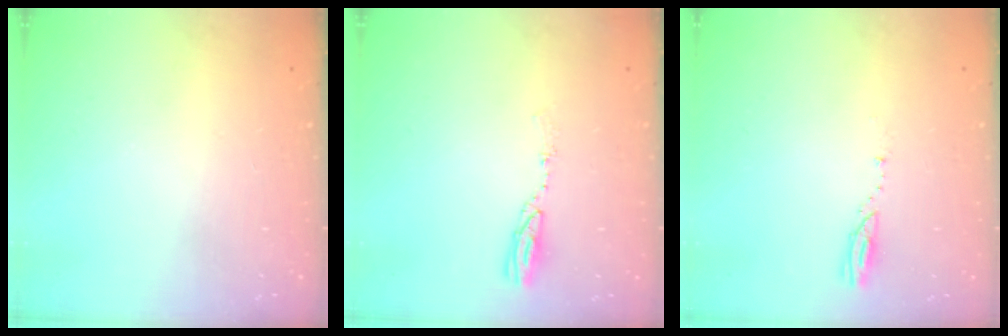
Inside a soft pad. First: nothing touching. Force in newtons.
{"total": 4.6, "press": 4.6, "slide": 0.4}
{"total": 3.1, "press": 3.1, "slide": 0.3}